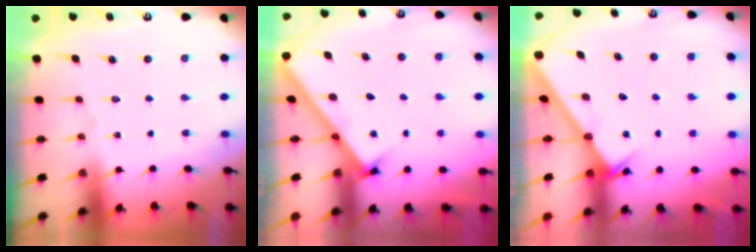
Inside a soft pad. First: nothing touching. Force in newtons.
{"total": 2.7, "press": 2.6, "slide": 0.3}
{"total": 2.6, "press": 2.6, "slide": 0.1}